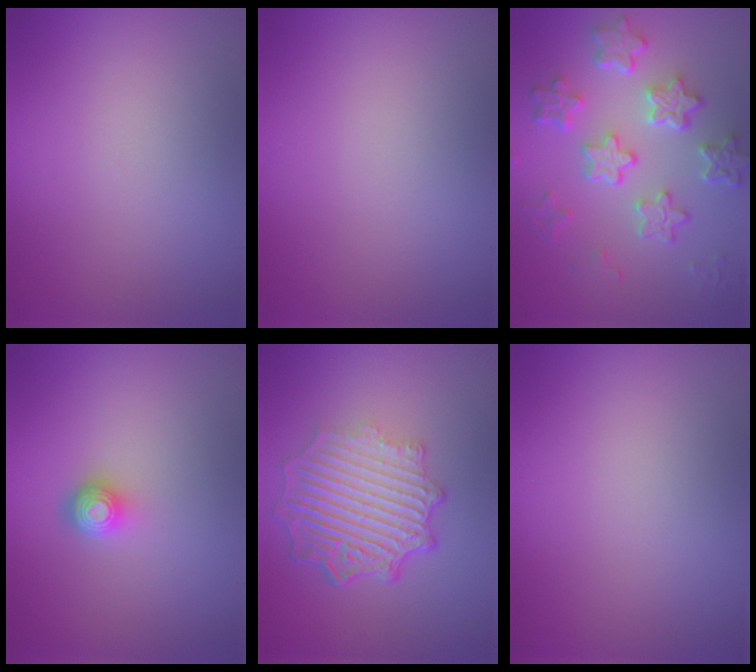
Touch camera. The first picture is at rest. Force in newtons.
{"total": 0.0}
{"total": 6.2, "press": 4.9, "slide": 3.9}
{"total": 1.9, "press": 1.4, "slide": 1.3}
{"total": 7.3, "press": 5.2, "slide": 5.1}
{"total": 0.0}